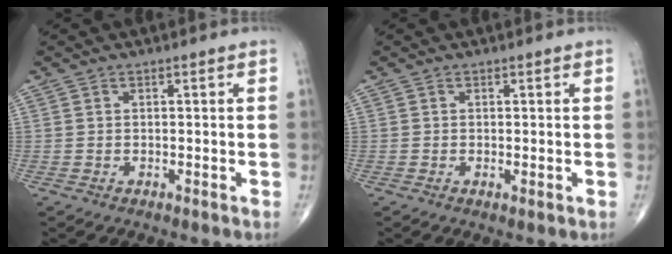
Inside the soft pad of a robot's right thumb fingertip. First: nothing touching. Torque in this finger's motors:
{"motor_torque": [-0.20, 0.13, -0.19, -0.07, -0.03]}